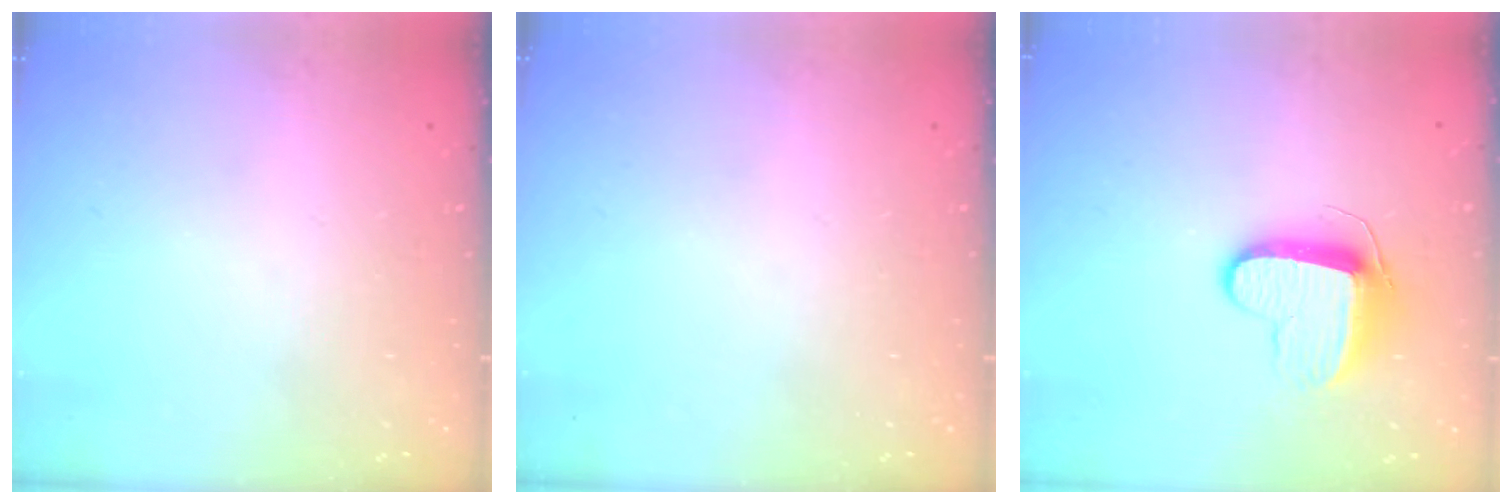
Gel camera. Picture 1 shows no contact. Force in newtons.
{"total": 0.0}
{"total": 9.8, "press": 9.8, "slide": 0.4}